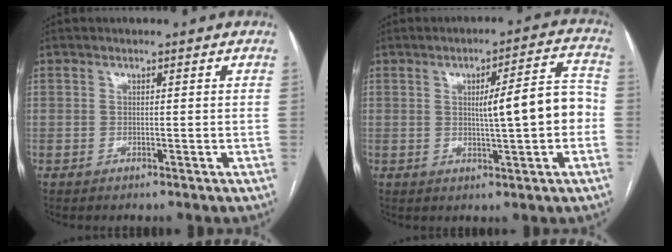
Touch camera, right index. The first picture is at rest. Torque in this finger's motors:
{"motor_torque": [0.64, 0.02, 0.29, 0.11]}